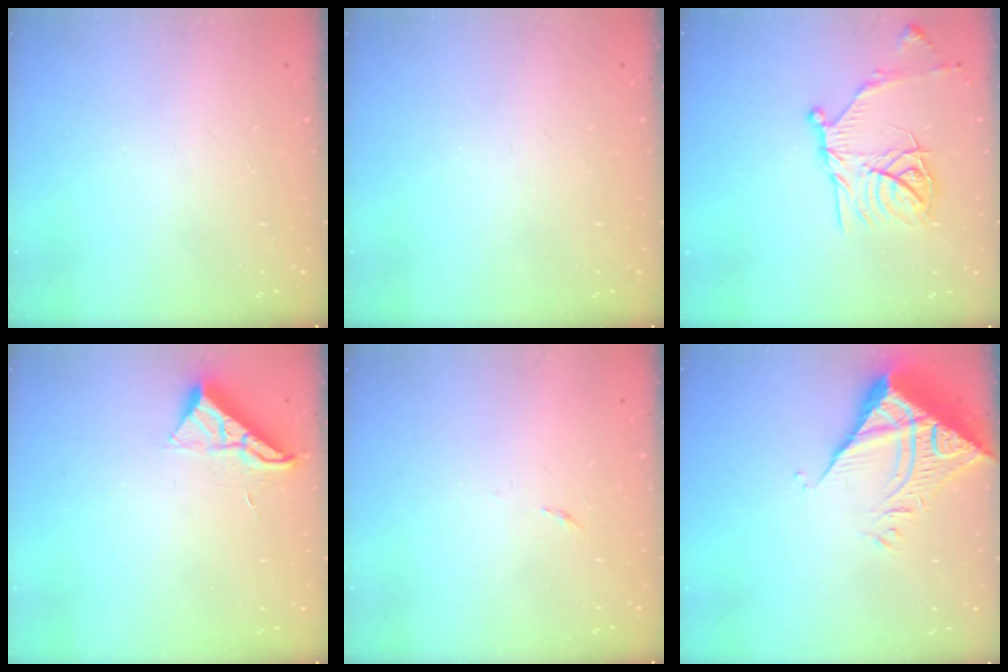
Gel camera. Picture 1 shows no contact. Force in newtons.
{"total": 0.0}
{"total": 17.1, "press": 17.1, "slide": 1.1}
{"total": 7.3, "press": 7.2, "slide": 0.5}
{"total": 2.6, "press": 2.6, "slide": 0.4}
{"total": 9.0, "press": 8.9, "slide": 0.8}